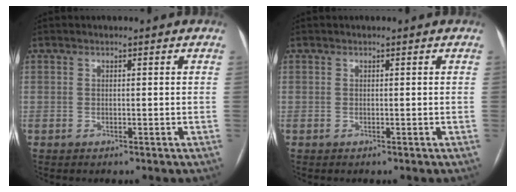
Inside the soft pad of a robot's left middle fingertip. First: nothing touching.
{"total": 0.0}